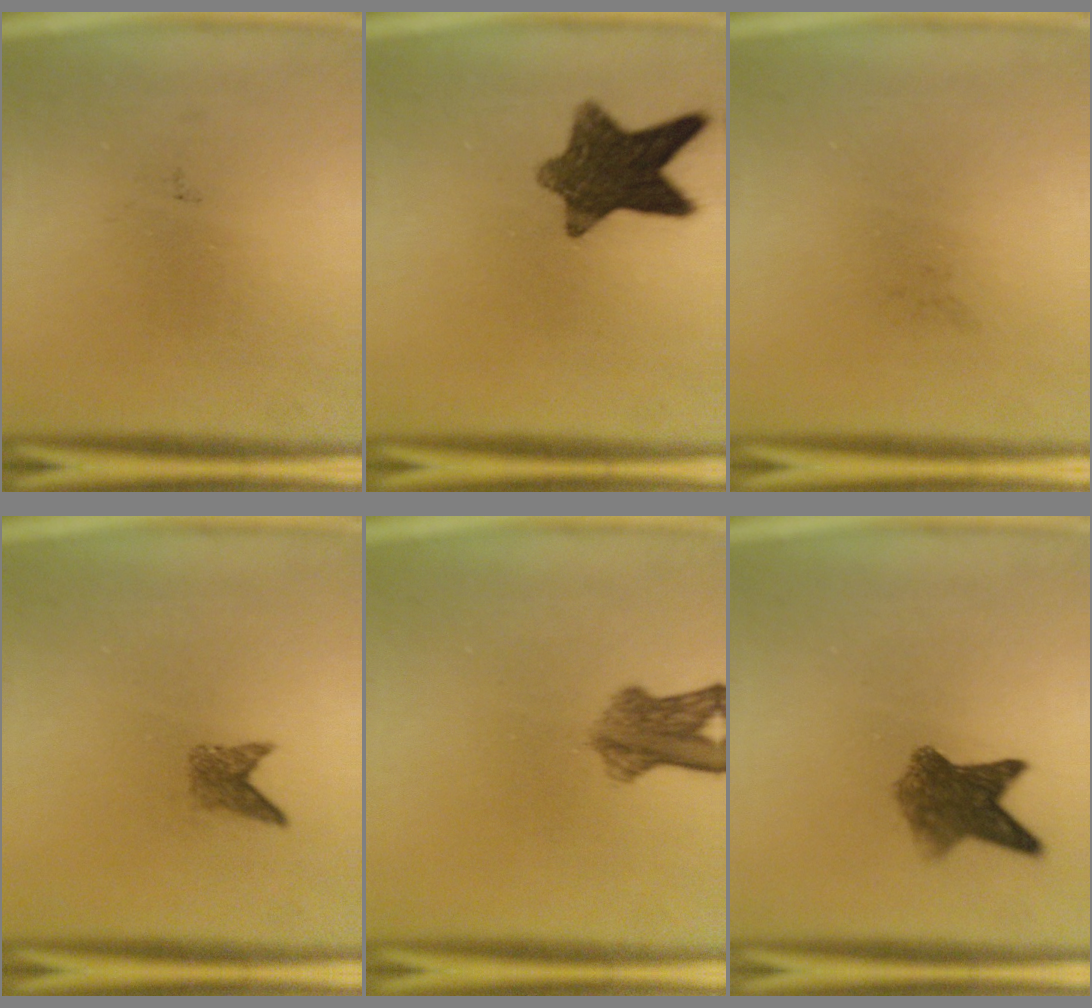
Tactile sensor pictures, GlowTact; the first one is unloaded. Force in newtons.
{"total": 10.8}
{"total": 0.0}
{"total": 1.9}
{"total": 5.5}
{"total": 6.3}